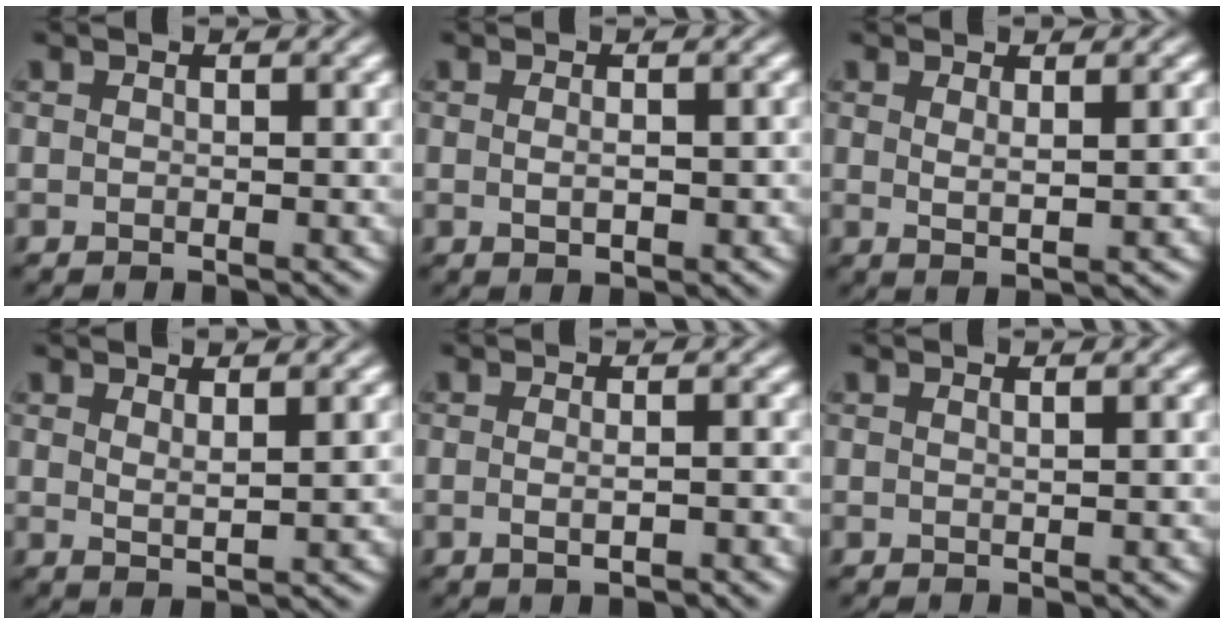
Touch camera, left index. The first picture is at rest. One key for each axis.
{"total": 2.1, "fx": -0.1, "fy": 0.6, "fz": 2.0, "tx": -0.026, "ty": -0.006, "tz": 0.005}
{"total": 2.0, "fx": 0.8, "fy": 0.3, "fz": 1.8, "tx": -0.033, "ty": -0.008, "tz": 0.015}
{"total": 1.5, "fx": 1.1, "fy": 0.2, "fz": 1.1, "tx": -0.020, "ty": -0.007, "tz": 0.018}
{"total": 2.3, "fx": -0.3, "fy": 0.7, "fz": 2.1, "tx": -0.023, "ty": -0.005, "tz": -0.009}
{"total": 1.0, "fx": 0.4, "fy": 0.4, "fz": 0.9, "tx": -0.005, "ty": -0.003, "tz": -0.005}